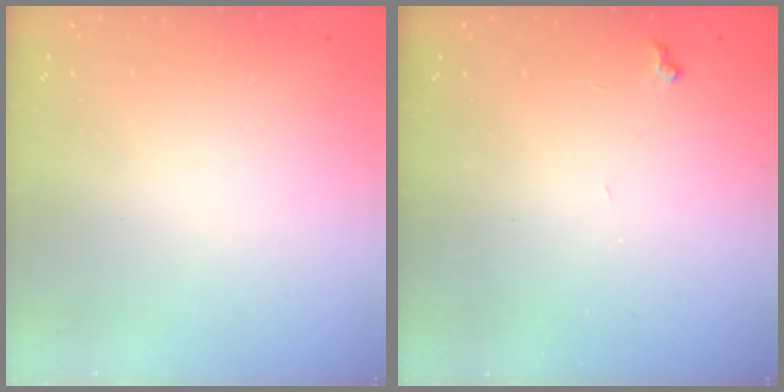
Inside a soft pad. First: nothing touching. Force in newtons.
{"total": 6.1, "press": 6.1, "slide": 0.7}